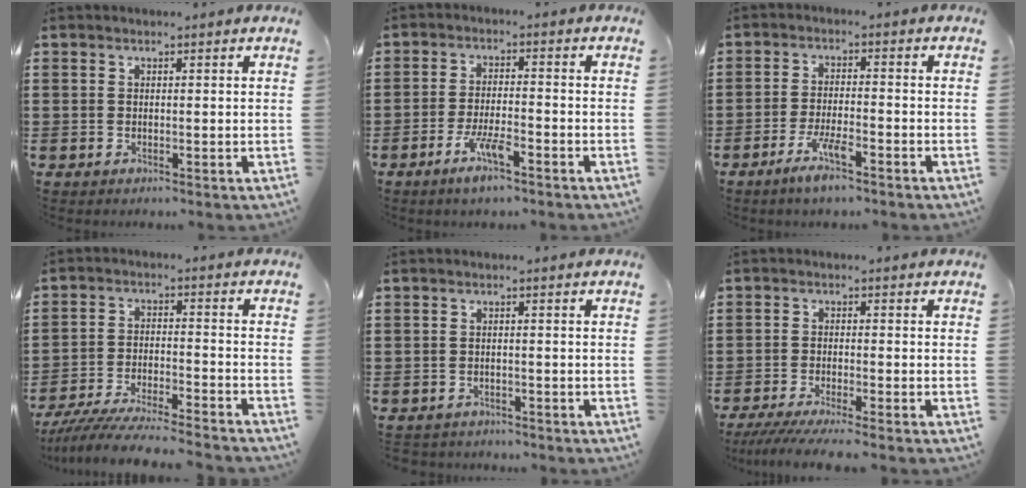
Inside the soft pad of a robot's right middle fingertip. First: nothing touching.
{"total": 5.2, "force": [-3.2, 0.9, 4.0], "torque": [-0.086, -0.004, -0.060]}
{"total": 4.8, "force": [-3.2, 0.7, 3.6], "torque": [-0.079, -0.006, -0.060]}
{"total": 7.2, "force": [-6.8, 0.1, 2.2], "torque": [-0.047, -0.005, -0.134]}
{"total": 1.5, "force": [-1.5, 0.3, -0.2], "torque": [-0.004, 0.001, -0.034]}
{"total": 3.6, "force": [-3.2, -0.3, 1.6], "torque": [-0.042, -0.016, -0.066]}